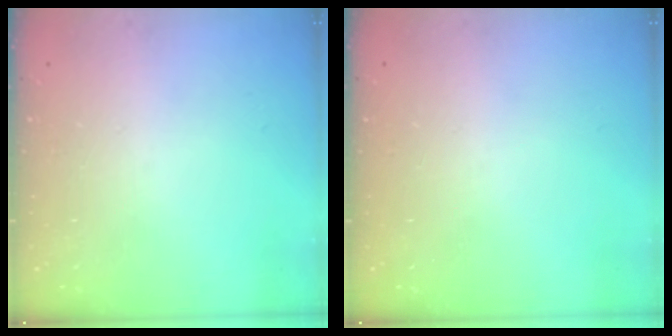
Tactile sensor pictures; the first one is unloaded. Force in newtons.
{"total": 0.0}